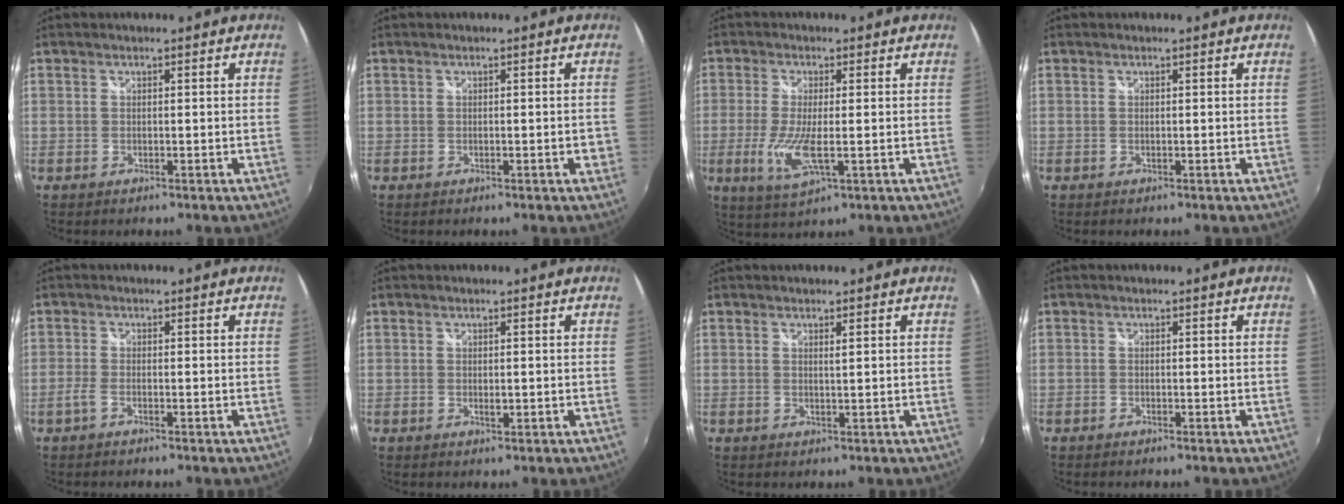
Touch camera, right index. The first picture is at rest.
{"total": 1.3, "force": [-0.4, 0.5, 1.1], "torque": [-0.011, 0.004, -0.004]}
{"total": 7.5, "force": [-1.6, 1.7, 7.1], "torque": [-0.154, -0.018, -0.031]}
{"total": 0.0}
{"total": 1.7, "force": [-1.2, 0.3, 1.2], "torque": [-0.031, -0.002, -0.027]}
{"total": 0.8, "force": [-0.1, 0.5, 0.6], "torque": [-0.012, -0.002, -0.001]}
{"total": 0.8, "force": [0.4, -0.1, 0.6], "torque": [-0.009, 0.000, 0.006]}
{"total": 0.7, "force": [-0.6, 0.2, 0.2], "torque": [-0.006, -0.003, -0.015]}